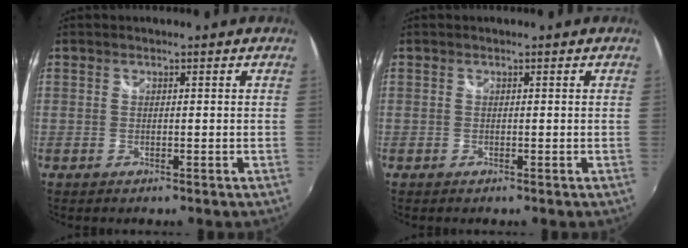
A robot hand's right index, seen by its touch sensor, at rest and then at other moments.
{"total": 0.0}